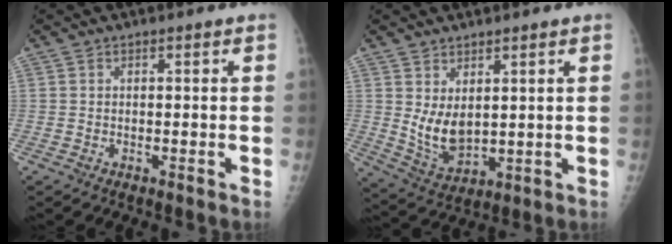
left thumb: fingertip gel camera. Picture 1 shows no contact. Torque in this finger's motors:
{"motor_torque": [1.24, 0.98, 0.62, -0.49, 0.07]}